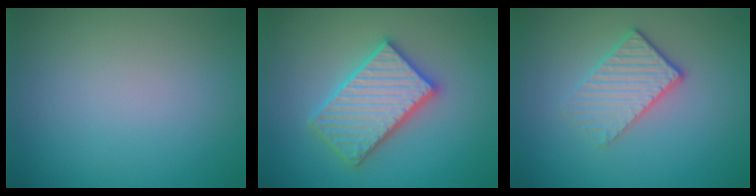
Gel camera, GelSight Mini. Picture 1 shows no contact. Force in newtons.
{"total": 5.5, "press": 5.5, "slide": 0.9}
{"total": 3.2, "press": 2.8, "slide": 1.5}